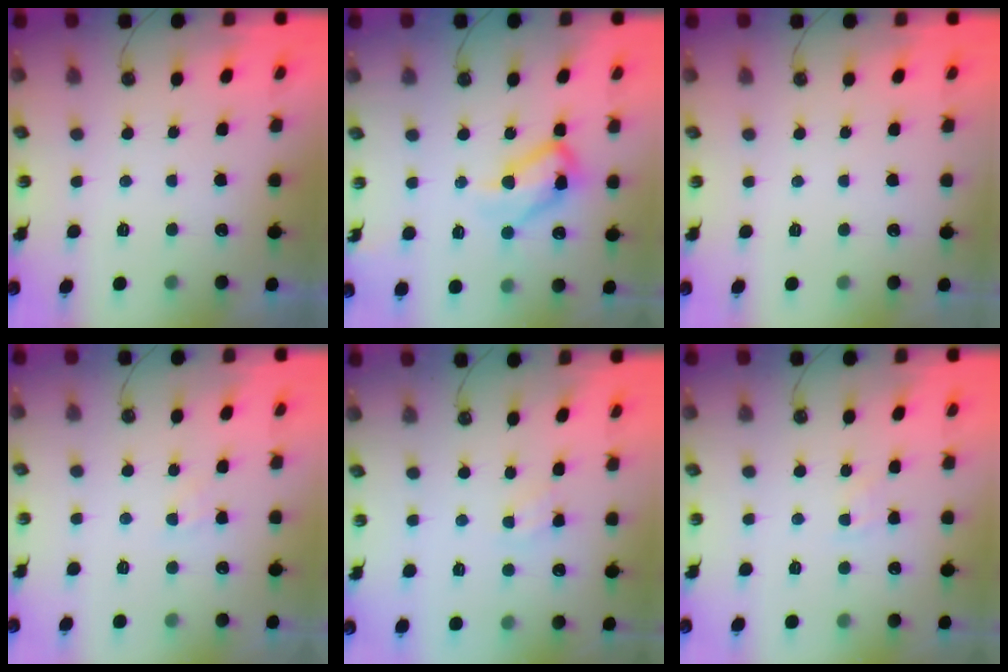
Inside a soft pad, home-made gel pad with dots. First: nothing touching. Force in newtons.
{"total": 14.7, "press": 14.7, "slide": 1.0}
{"total": 0.0}
{"total": 4.0, "press": 4.0, "slide": 0.6}
{"total": 2.4, "press": 2.3, "slide": 0.4}
{"total": 3.4, "press": 3.4, "slide": 0.4}